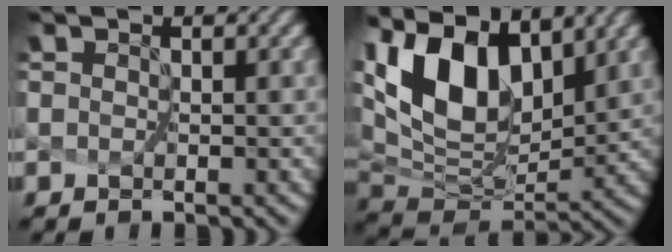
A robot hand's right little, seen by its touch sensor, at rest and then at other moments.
{"total": 11.1, "force": [5.2, 5.9, 7.8], "torque": [-0.161, 0.016, 0.101]}